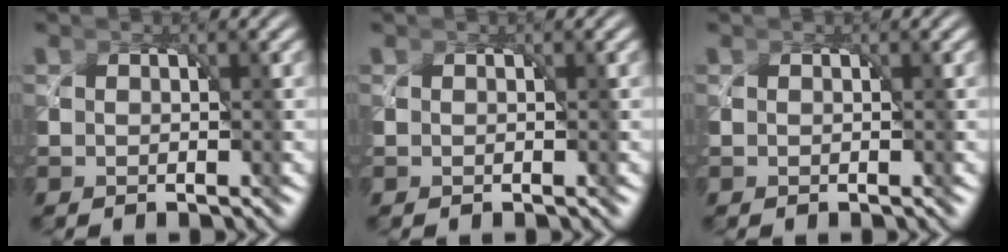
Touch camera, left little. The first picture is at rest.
{"total": 0.0}
{"total": 0.0}